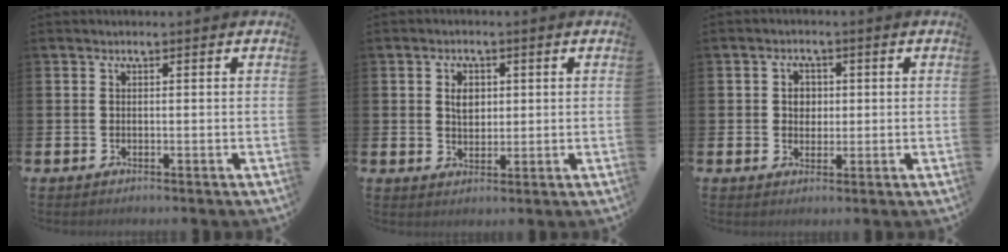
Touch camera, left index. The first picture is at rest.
{"total": 2.8, "force": [0.8, 2.0, 1.8], "torque": [-0.015, -0.002, 0.008]}
{"total": 2.5, "force": [0.5, 2.2, 1.2], "torque": [-0.012, 0.004, 0.001]}